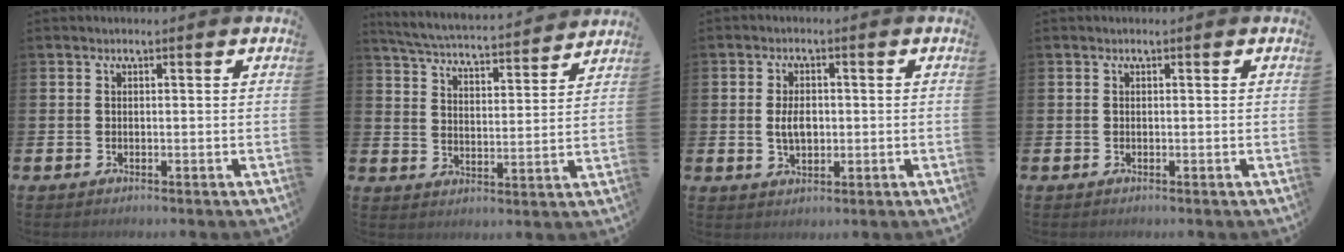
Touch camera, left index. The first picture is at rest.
{"total": 5.3, "force": [5.2, 0.3, 1.0], "torque": [-0.044, -0.041, 0.087]}
{"total": 3.6, "force": [0.1, 2.2, 2.9], "torque": [-0.041, 0.002, -0.003]}
{"total": 0.0}